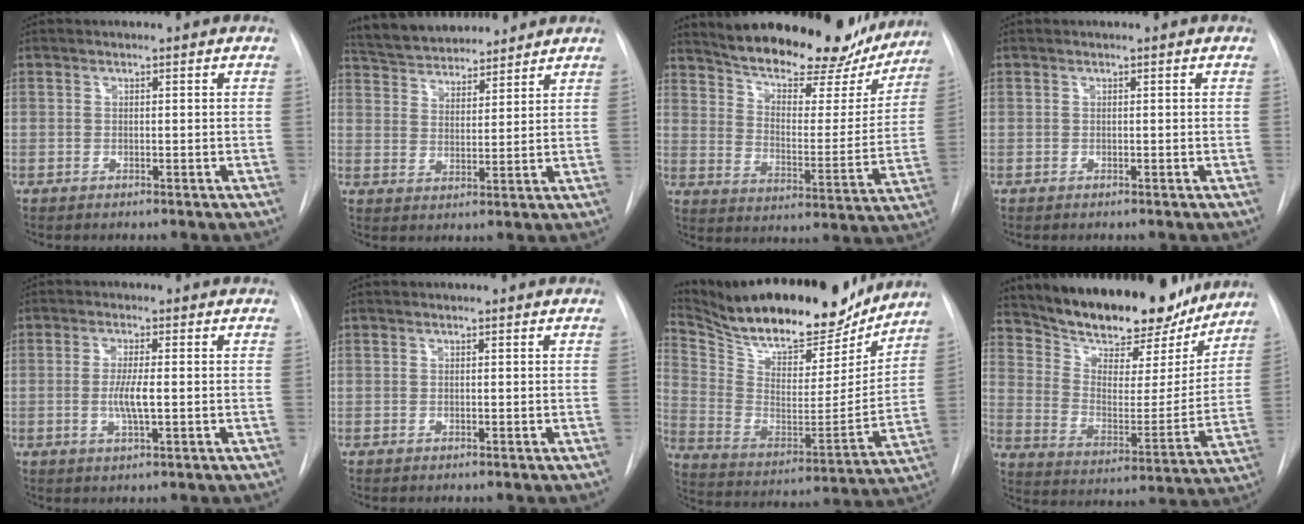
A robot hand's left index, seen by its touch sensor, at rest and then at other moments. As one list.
[{"total": 12.7, "force": [11.8, 3.2, 3.7], "torque": [-0.056, 0.024, 0.194]}, {"total": 24.6, "force": [21.4, 6.3, 10.4], "torque": [-0.159, -0.022, 0.286]}, {"total": 0.0}, {"total": 4.2, "force": [-0.4, 0.4, 4.1], "torque": [-0.083, -0.006, -0.009]}, {"total": 0.0}, {"total": 24.7, "force": [21.6, 6.4, 10.2], "torque": [-0.188, -0.017, 0.334]}, {"total": 22.4, "force": [19.7, 6.9, 8.1], "torque": [-0.132, -0.014, 0.289]}]